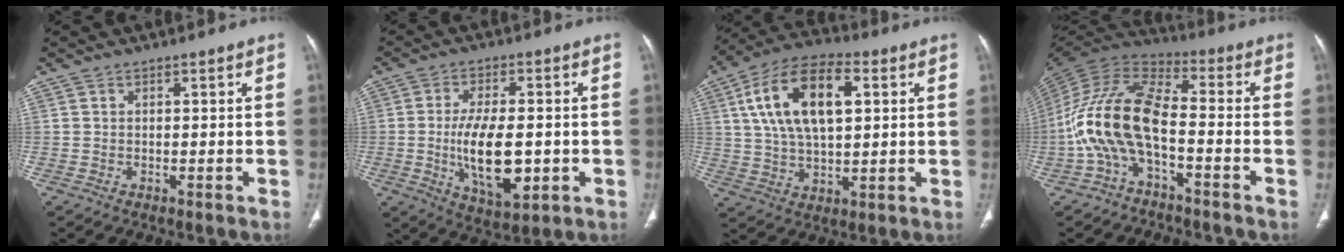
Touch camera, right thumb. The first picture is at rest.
{"total": 13.0, "force": [-1.9, 6.1, 11.4], "torque": [-0.184, -0.008, -0.023]}
{"total": 17.5, "force": [4.8, 8.9, 14.2], "torque": [-0.250, 0.010, 0.083]}
{"total": 14.4, "force": [-4.4, 6.3, 12.1], "torque": [-0.257, 0.065, -0.095]}